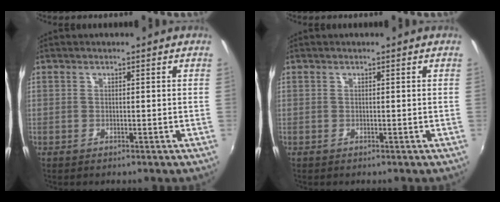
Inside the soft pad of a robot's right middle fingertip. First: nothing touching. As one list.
[{"total": 0.0}]